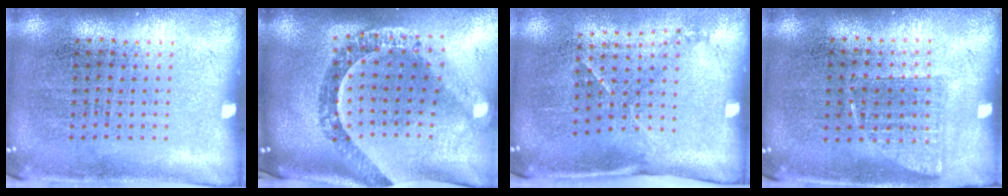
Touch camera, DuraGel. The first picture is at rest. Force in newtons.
{"total": 2.0, "press": 1.8, "slide": 0.9}
{"total": 1.5, "press": 1.0, "slide": 1.1}
{"total": 0.7, "press": 0.7, "slide": 0.3}